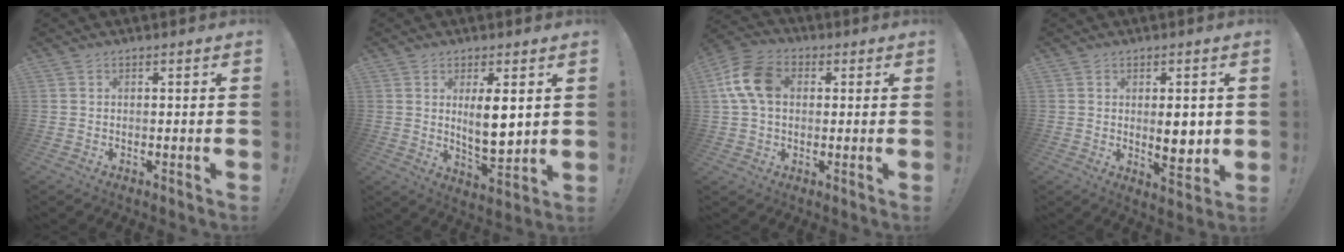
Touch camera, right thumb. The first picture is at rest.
{"total": 9.5, "force": [2.6, 3.1, 8.6], "torque": [-0.140, -0.019, 0.042]}
{"total": 12.7, "force": [2.2, 9.0, 8.7], "torque": [-0.168, 0.015, 0.047]}
{"total": 7.2, "force": [0.6, 3.3, 6.3], "torque": [-0.078, -0.013, 0.006]}